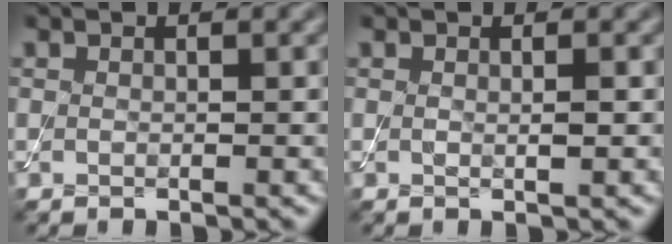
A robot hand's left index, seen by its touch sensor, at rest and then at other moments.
{"total": 0.7, "force": [0.1, 0.1, 0.7], "torque": [-0.013, -0.002, 0.000]}